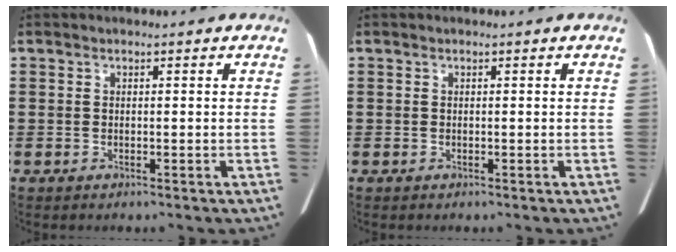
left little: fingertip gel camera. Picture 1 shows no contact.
{"total": 0.0}